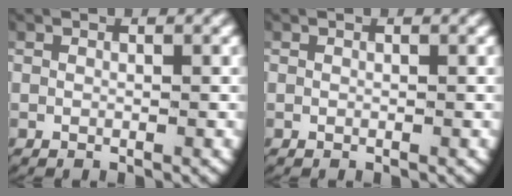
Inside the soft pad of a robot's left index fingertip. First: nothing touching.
{"total": 0.0}